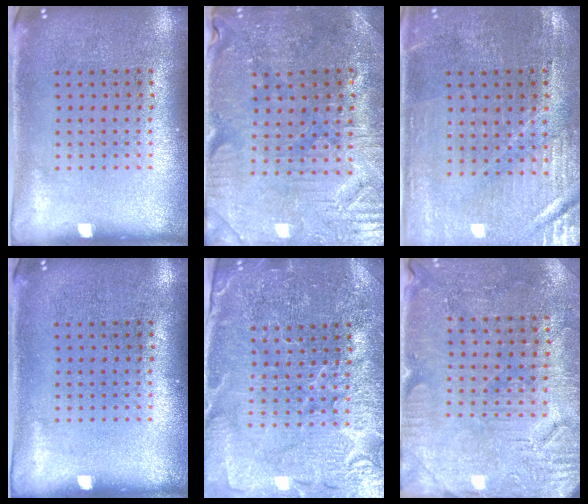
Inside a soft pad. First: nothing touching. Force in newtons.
{"total": 1.4, "press": 1.4, "slide": 0.4}
{"total": 0.9, "press": 0.8, "slide": 0.3}
{"total": 0.0}
{"total": 4.2, "press": 3.9, "slide": 1.3}
{"total": 3.1, "press": 3.0, "slide": 0.6}